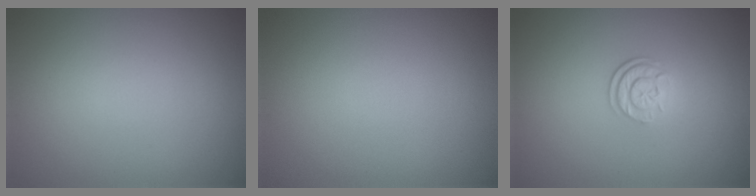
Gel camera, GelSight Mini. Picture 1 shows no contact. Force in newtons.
{"total": 0.0}
{"total": 2.4, "press": 1.7, "slide": 1.7}